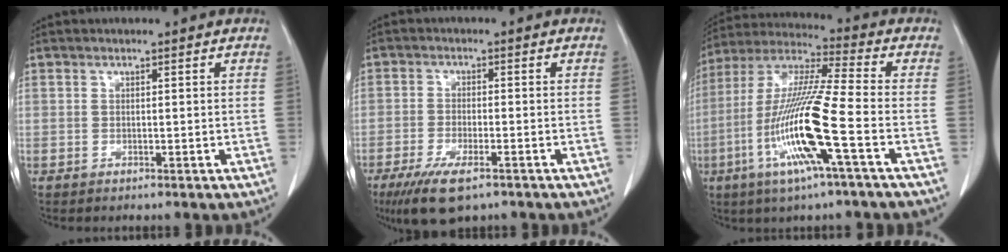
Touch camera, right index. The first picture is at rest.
{"total": 7.9, "force": [-5.1, 2.2, 5.6], "torque": [-0.103, -0.016, -0.084]}
{"total": 16.1, "force": [-5.3, -0.2, 15.2], "torque": [-0.315, -0.013, -0.110]}